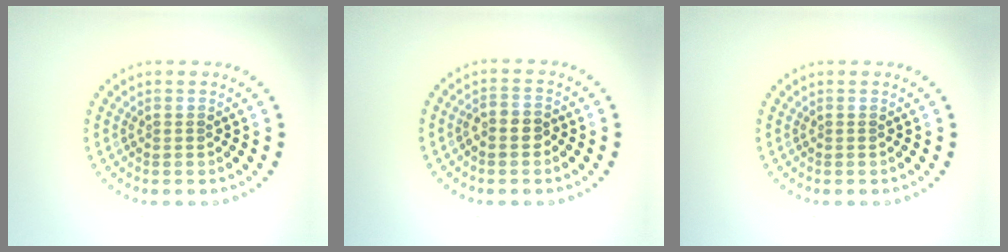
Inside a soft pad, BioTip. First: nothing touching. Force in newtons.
{"total": 1.9, "press": 1.8, "slide": 0.8}
{"total": 0.0}